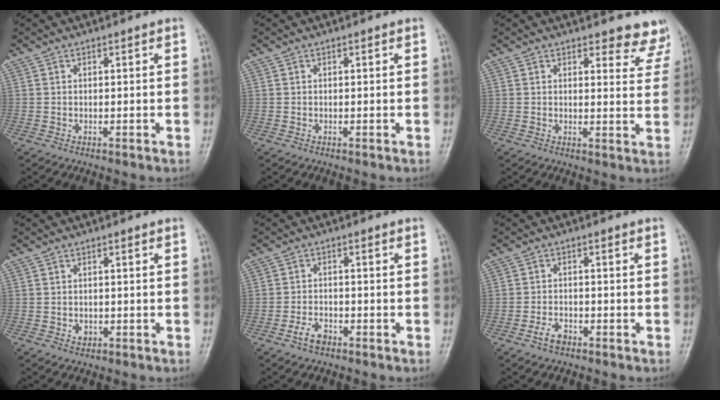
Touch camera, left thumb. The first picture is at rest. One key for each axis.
{"total": 0.0}
{"total": 6.4, "fx": 6.0, "fy": 2.2, "fz": 0.7, "tx": 0.030, "ty": -0.043, "tz": 0.046}
{"total": 1.5, "fx": -0.5, "fy": 1.2, "fz": 0.8, "tx": -0.005, "ty": 0.002, "tz": -0.005}
{"total": 3.3, "fx": -2.2, "fy": 1.8, "fz": 1.8, "tx": -0.033, "ty": 0.015, "tz": -0.038}
{"total": 2.9, "fx": -1.9, "fy": 1.6, "fz": 1.5, "tx": -0.029, "ty": 0.014, "tz": -0.033}